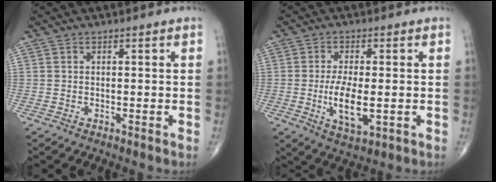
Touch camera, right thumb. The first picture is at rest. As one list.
[{"total": 8.0, "force": [-1.2, 3.2, 7.3], "torque": [-0.134, -0.014, -0.018]}]